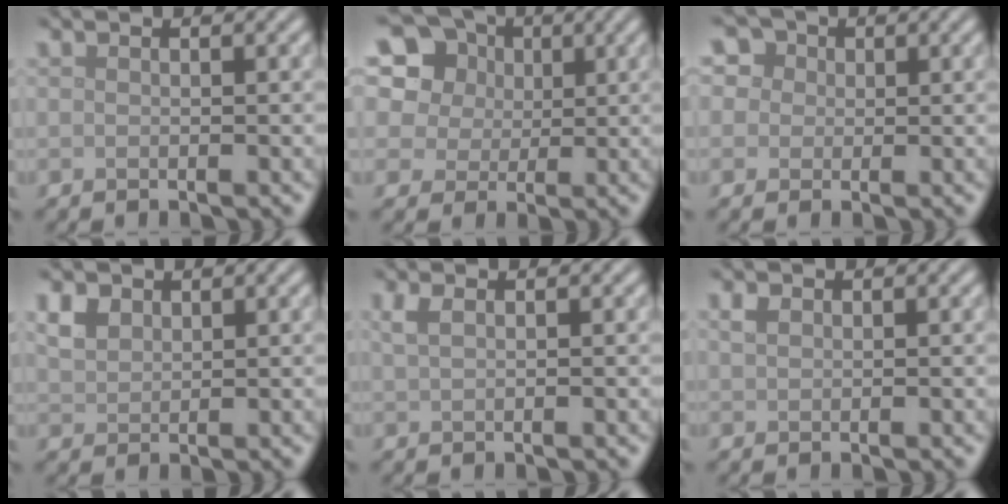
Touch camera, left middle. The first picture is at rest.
{"total": 15.0, "force": [7.1, 12.0, 5.4], "torque": [-0.172, 0.038, 0.124]}
{"total": 6.0, "force": [2.8, 4.6, 2.5], "torque": [-0.047, 0.029, 0.015]}
{"total": 2.4, "force": [1.4, 1.7, 1.2], "torque": [-0.030, 0.003, 0.028]}
{"total": 1.4, "force": [0.8, 0.5, 1.1], "torque": [-0.022, 0.005, 0.016]}
{"total": 1.2, "force": [0.5, 0.8, 0.6], "torque": [-0.012, 0.003, 0.009]}